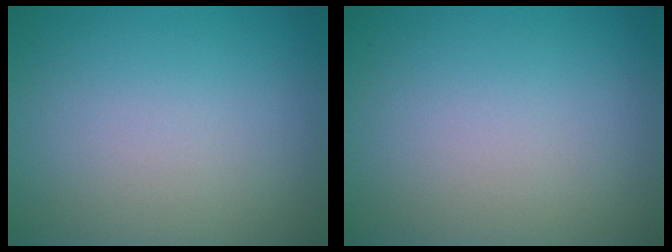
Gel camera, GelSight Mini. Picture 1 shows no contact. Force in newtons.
{"total": 0.0}